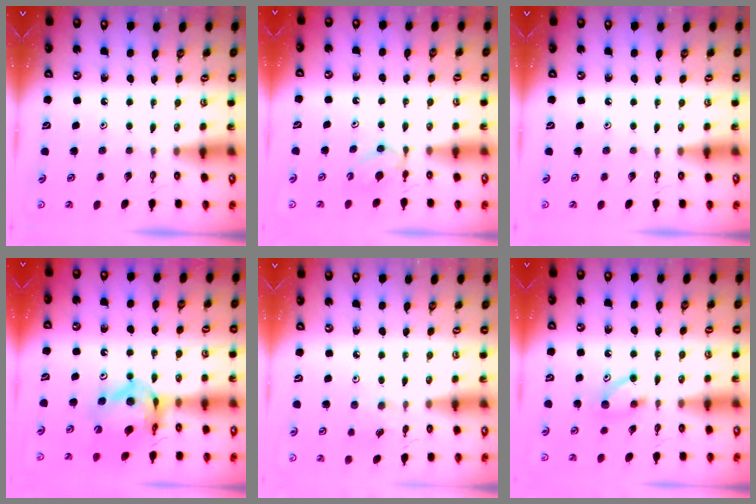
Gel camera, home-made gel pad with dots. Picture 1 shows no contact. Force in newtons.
{"total": 3.7, "press": 3.6, "slide": 0.6}
{"total": 0.0}
{"total": 13.2, "press": 13.2, "slide": 1.2}
{"total": 3.1, "press": 3.1, "slide": 0.5}
{"total": 6.9, "press": 6.7, "slide": 1.4}